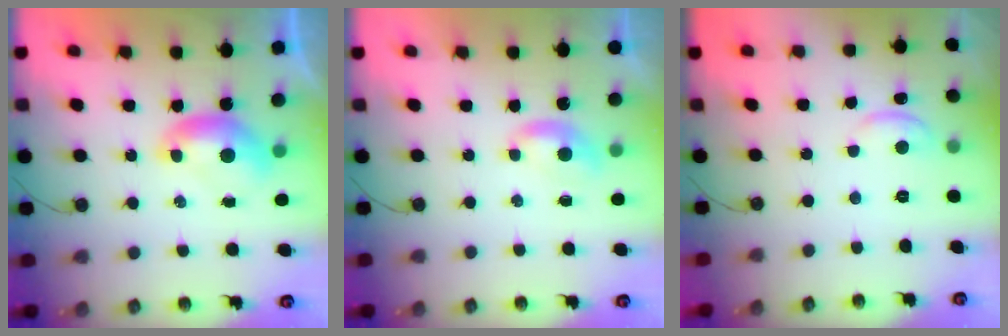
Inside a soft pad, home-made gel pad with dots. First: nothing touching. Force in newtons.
{"total": 1.6, "press": 1.5, "slide": 0.5}
{"total": 0.6, "press": 0.4, "slide": 0.5}